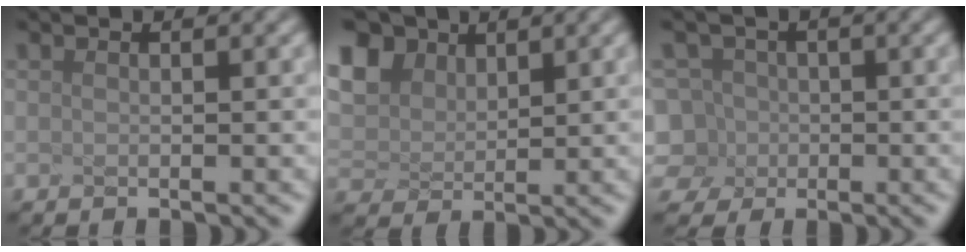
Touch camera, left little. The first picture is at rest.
{"total": 3.6, "force": [2.3, 2.4, 1.5], "torque": [-0.091, 0.010, 0.075]}
{"total": 3.5, "force": [-2.2, 2.7, -0.3], "torque": [-0.020, 0.007, -0.009]}